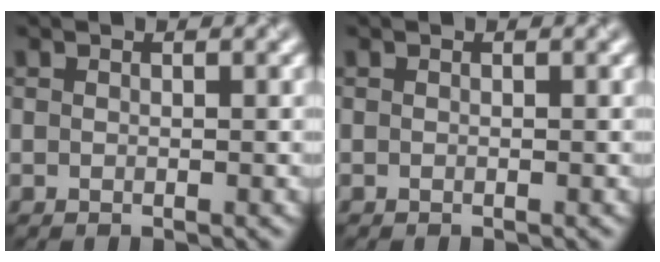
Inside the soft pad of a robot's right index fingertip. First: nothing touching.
{"total": 0.0}